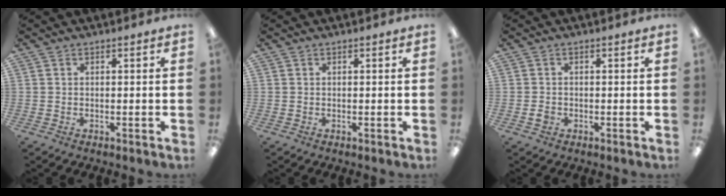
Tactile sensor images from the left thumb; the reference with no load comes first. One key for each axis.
{"total": 0.0}
{"total": 1.5, "fx": -0.4, "fy": 1.3, "fz": 0.5, "tx": -0.008, "ty": 0.003, "tz": -0.009}